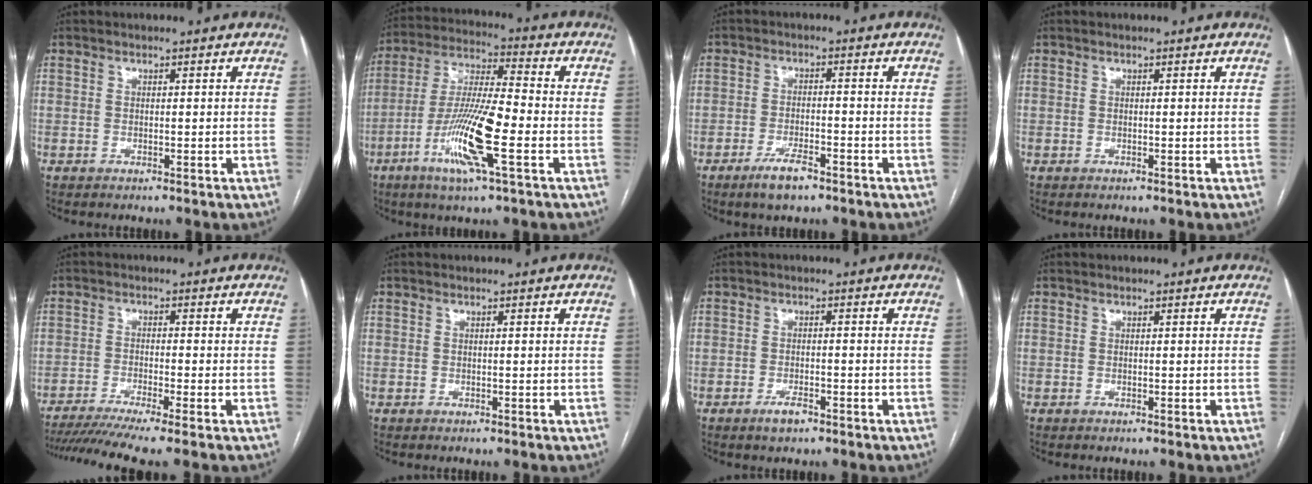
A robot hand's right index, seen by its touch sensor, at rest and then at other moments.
{"total": 14.1, "force": [-4.9, 1.0, 13.2], "torque": [-0.264, -0.010, -0.096]}
{"total": 4.9, "force": [-3.4, 1.4, 3.3], "torque": [-0.065, -0.003, -0.058]}
{"total": 0.0}
{"total": 9.8, "force": [-7.9, -1.1, 5.7], "torque": [-0.083, -0.018, -0.125]}
{"total": 0.0}
{"total": 2.5, "force": [-1.7, 0.9, 1.7], "torque": [-0.029, 0.001, -0.027]}
{"total": 0.0}